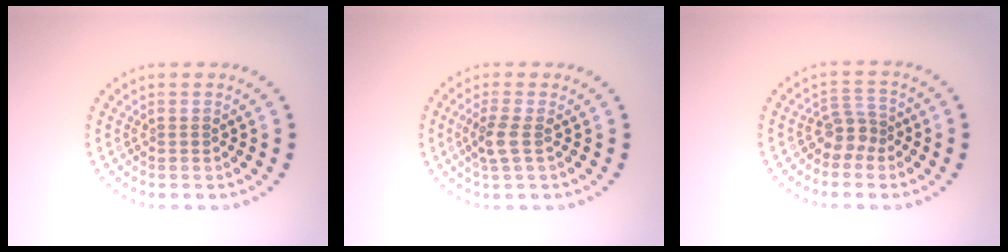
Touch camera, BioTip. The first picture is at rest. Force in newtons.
{"total": 2.0, "press": 1.7, "slide": 1.0}
{"total": 2.2, "press": 1.7, "slide": 1.4}